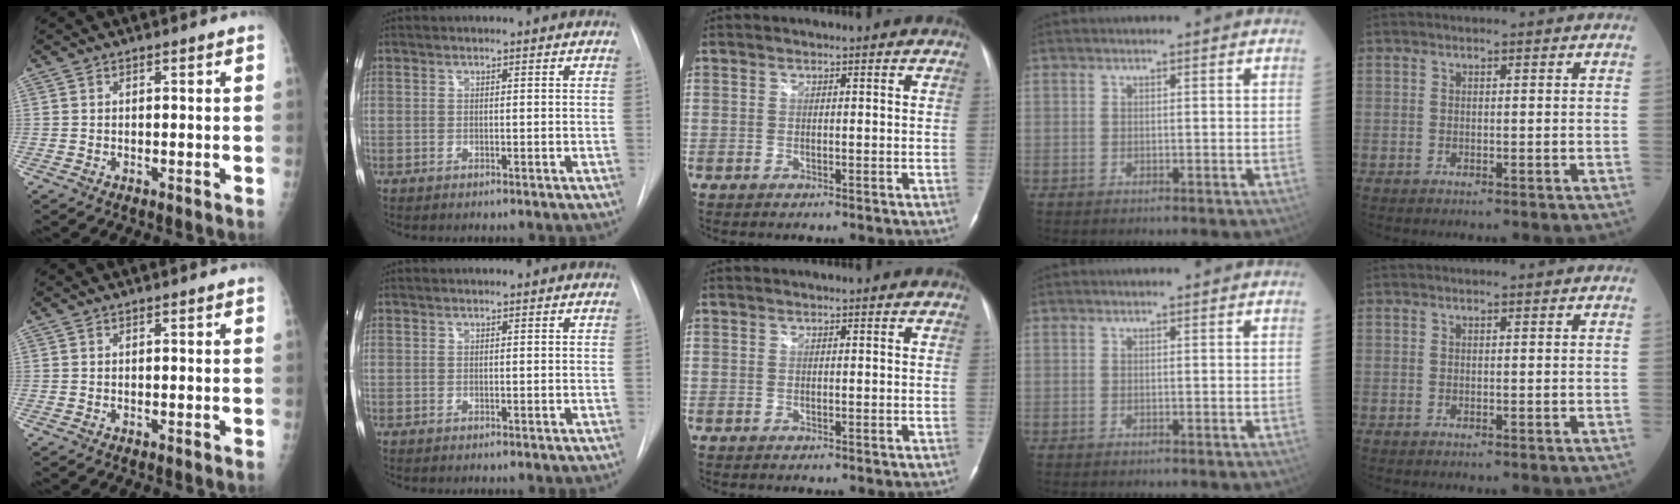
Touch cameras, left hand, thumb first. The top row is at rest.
{}